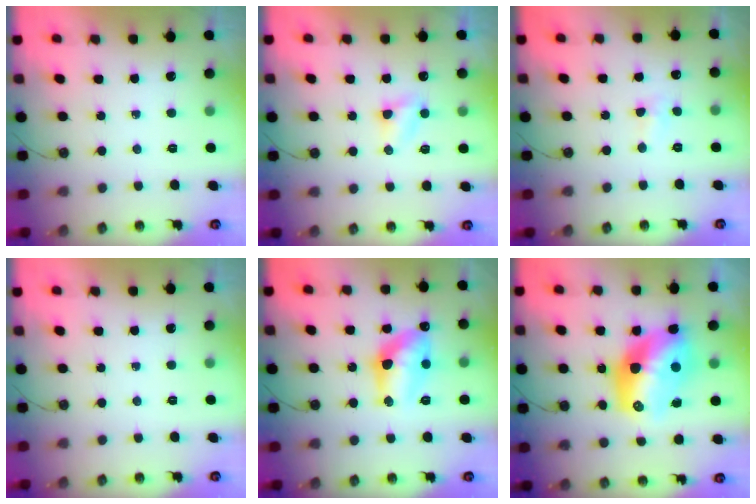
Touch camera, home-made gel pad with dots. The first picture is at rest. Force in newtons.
{"total": 4.8, "press": 4.7, "slide": 0.3}
{"total": 2.9, "press": 2.9, "slide": 0.4}
{"total": 0.0}
{"total": 13.2, "press": 13.2, "slide": 1.0}
{"total": 17.3, "press": 16.9, "slide": 3.6}